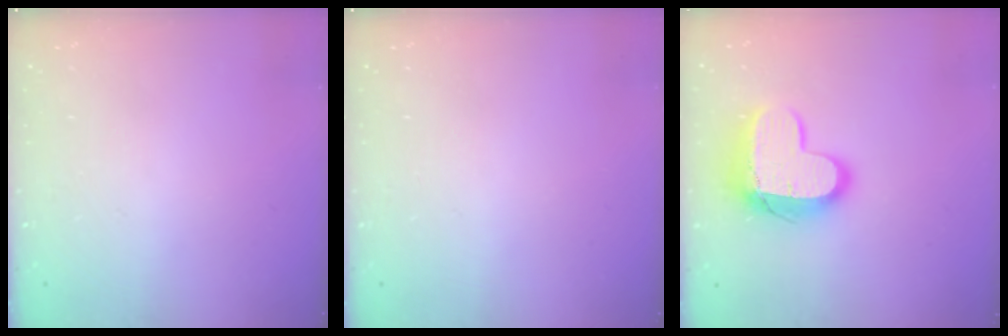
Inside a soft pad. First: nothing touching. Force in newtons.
{"total": 0.0}
{"total": 14.1, "press": 14.1, "slide": 1.1}